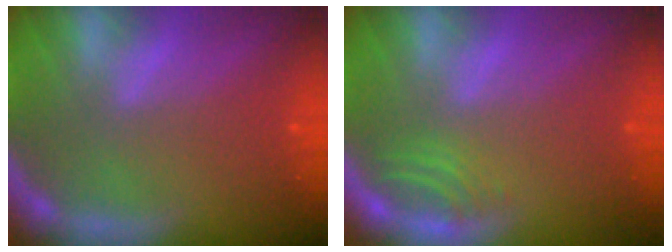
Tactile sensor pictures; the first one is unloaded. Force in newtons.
{"total": 2.0}